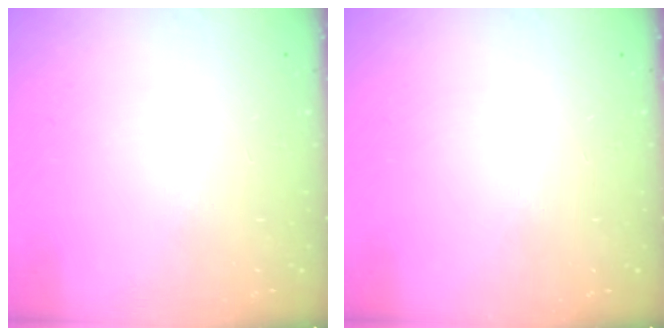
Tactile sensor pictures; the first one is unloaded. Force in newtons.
{"total": 0.0}